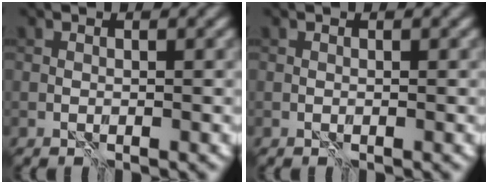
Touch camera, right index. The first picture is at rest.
{"total": 0.0}